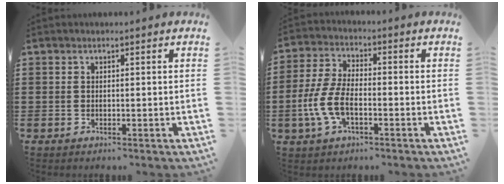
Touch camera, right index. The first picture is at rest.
{"total": 7.7, "force": [-2.3, 3.9, 6.2], "torque": [-0.154, -0.007, -0.051]}